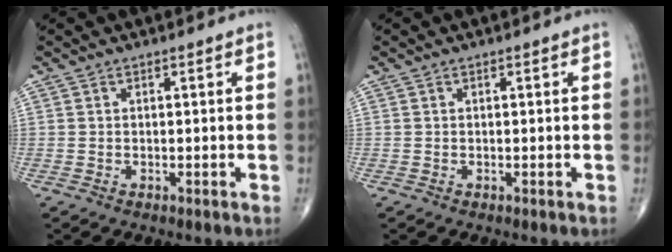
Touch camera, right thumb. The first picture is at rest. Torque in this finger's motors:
{"motor_torque": [0.01, 0.01, -0.11, -0.07, 0.05]}